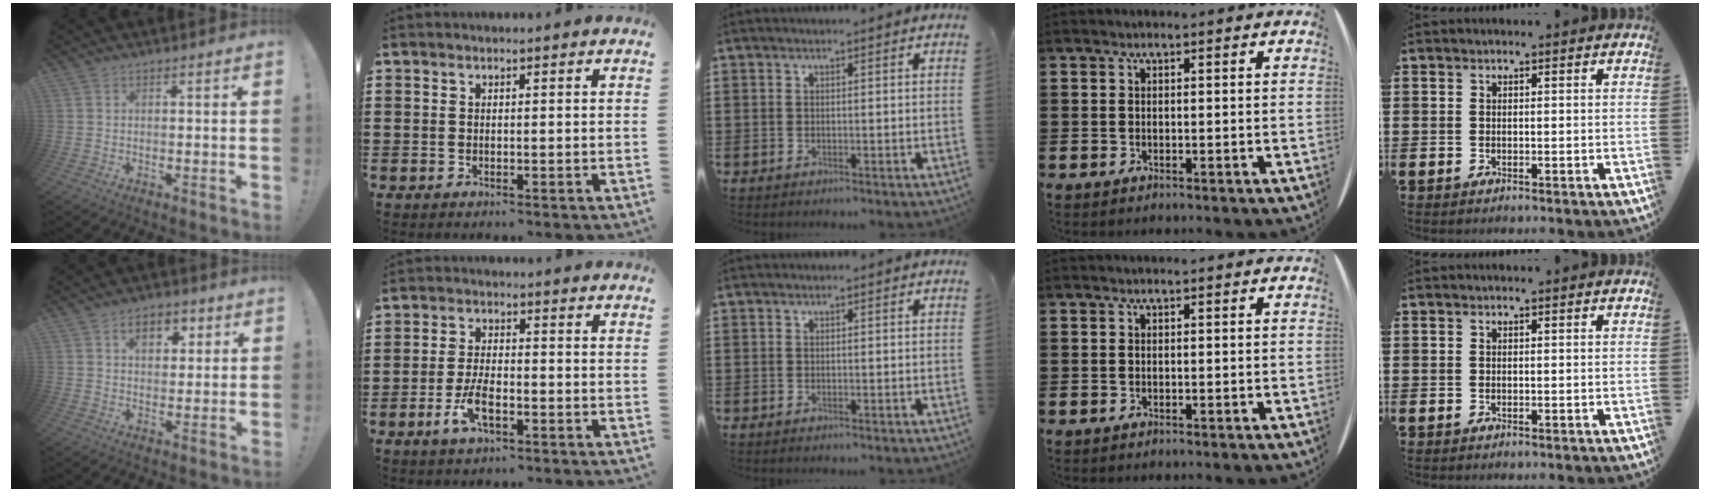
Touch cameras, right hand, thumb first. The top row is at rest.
{"thumb": {"total": 7.6, "force": [3.2, 5.2, 4.6], "torque": [-0.057, -0.003, 0.055]}, "index": {"total": 4.8, "force": [-2.2, 2.0, 3.8], "torque": [-0.082, 0.004, -0.044]}}